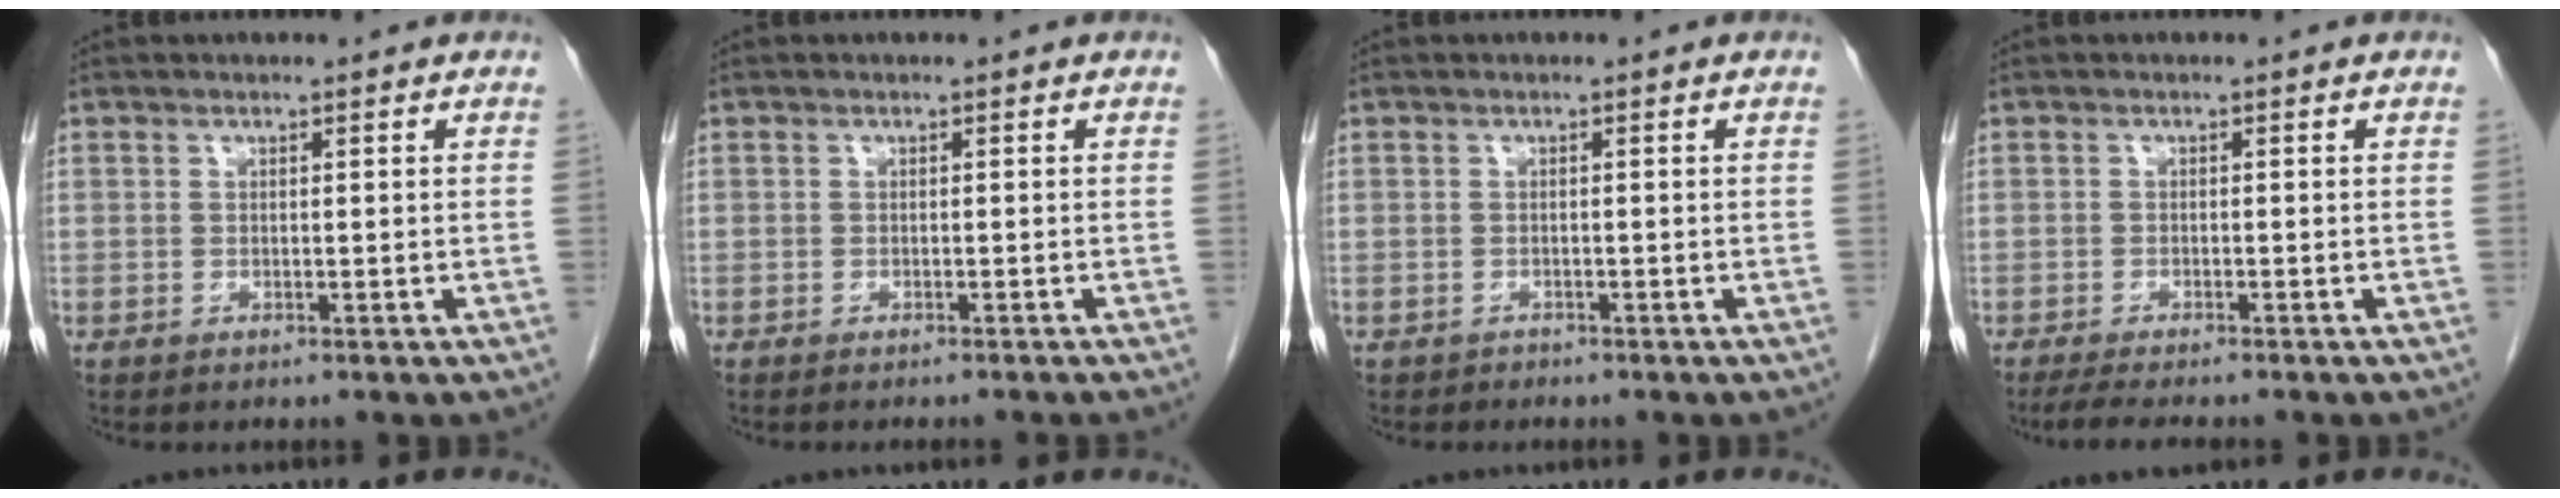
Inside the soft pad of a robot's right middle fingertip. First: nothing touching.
{"total": 2.8, "force": [-2.6, -0.3, 1.2], "torque": [-0.015, 0.001, -0.032]}
{"total": 0.6, "force": [-0.5, 0.3, -0.1], "torque": [-0.010, -0.001, -0.012]}
{"total": 4.7, "force": [-3.9, 0.3, 2.5], "torque": [-0.042, -0.012, -0.060]}